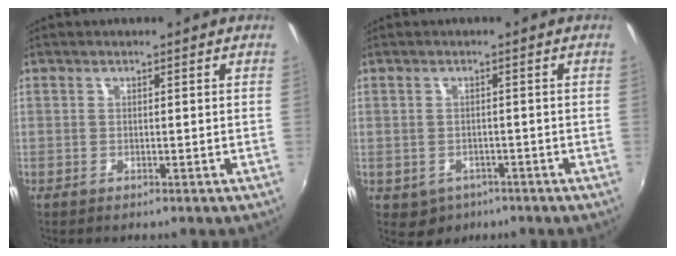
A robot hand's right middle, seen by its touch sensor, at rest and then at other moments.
{"total": 4.0, "force": [-1.9, 3.3, 1.1], "torque": [-0.032, -0.005, -0.020]}